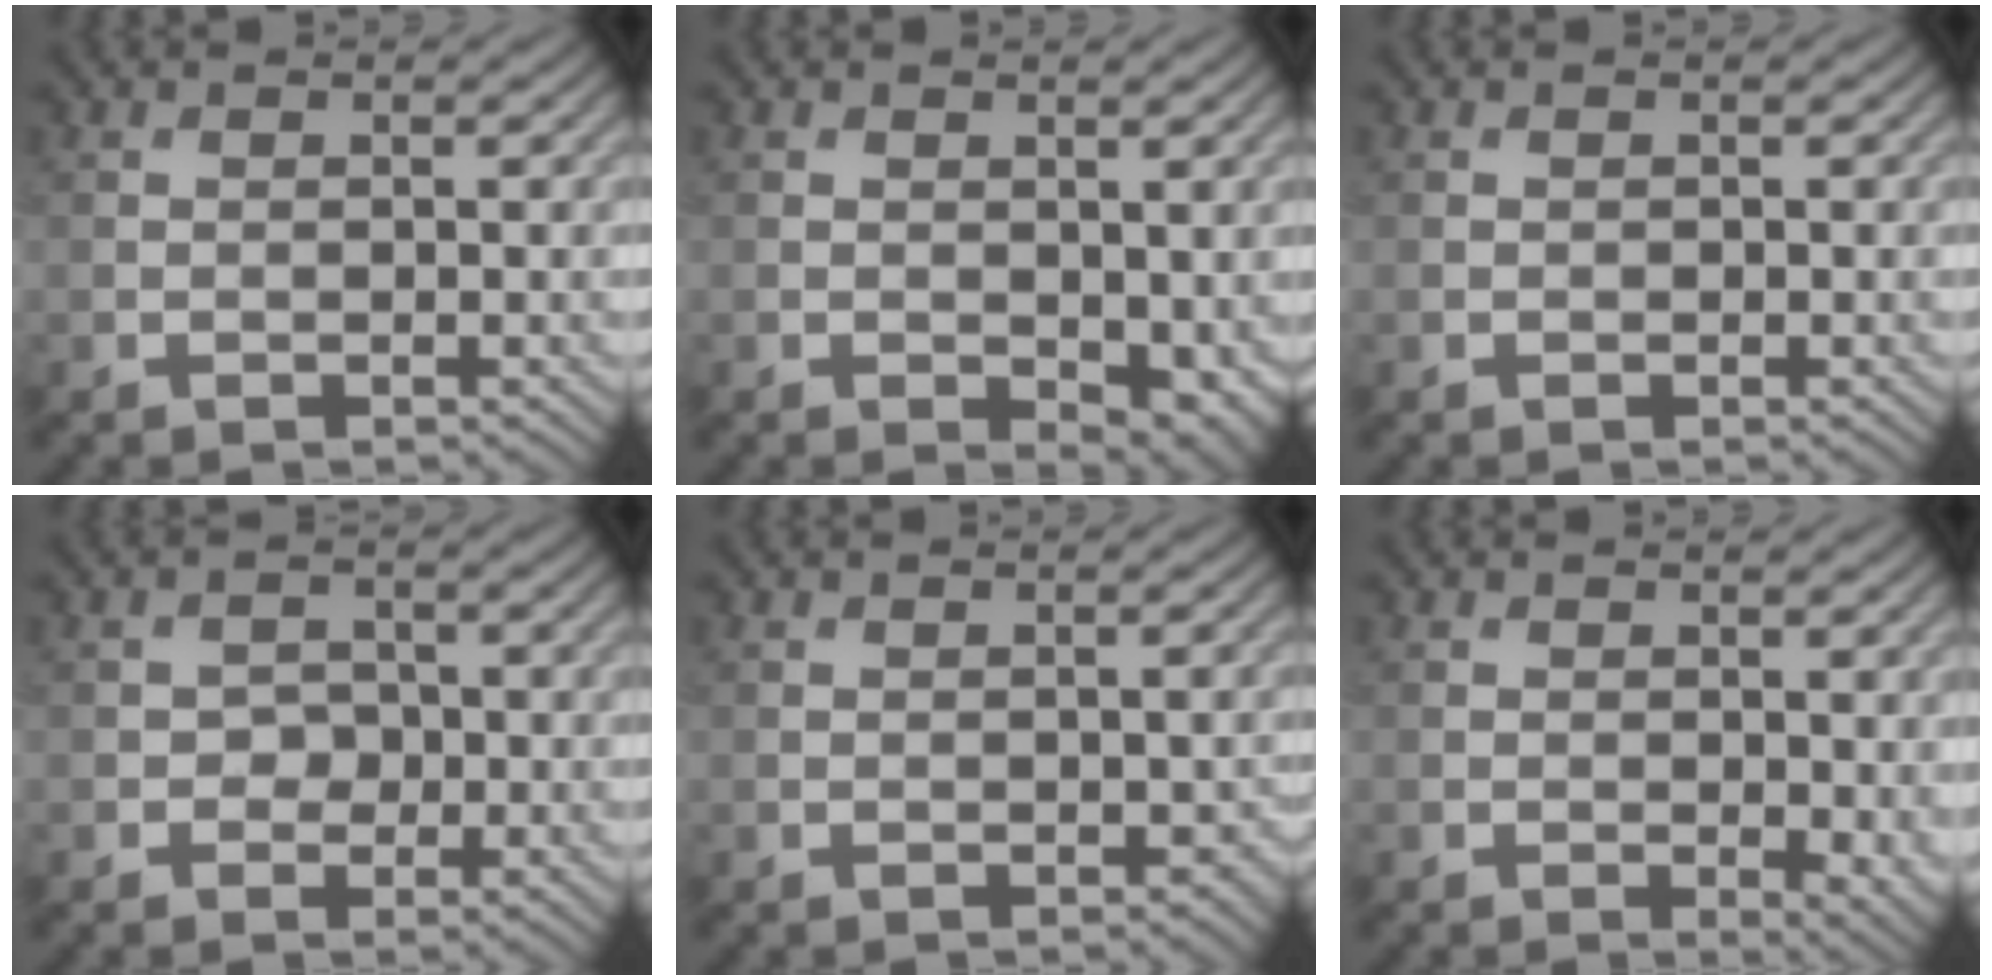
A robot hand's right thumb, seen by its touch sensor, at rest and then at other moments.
{"total": 3.3, "force": [-0.2, 2.0, 2.6], "torque": [-0.038, -0.014, 0.003]}
{"total": 0.0}
{"total": 1.8, "force": [-0.5, 1.7, 0.6], "torque": [-0.005, -0.001, -0.013]}
{"total": 1.3, "force": [-0.4, 0.9, 0.9], "torque": [-0.015, -0.011, -0.002]}
{"total": 2.8, "force": [-0.3, 1.3, 2.4], "torque": [-0.026, -0.008, 0.001]}